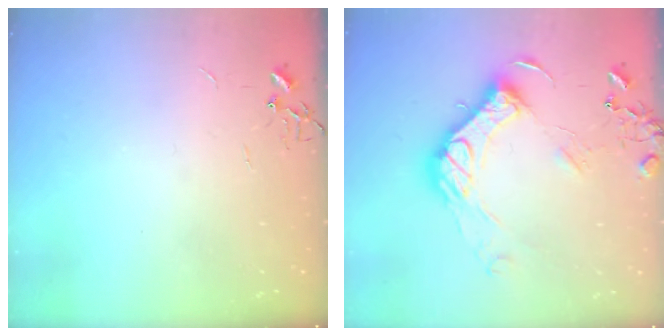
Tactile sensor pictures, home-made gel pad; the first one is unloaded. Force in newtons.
{"total": 16.4, "press": 16.4, "slide": 0.9}